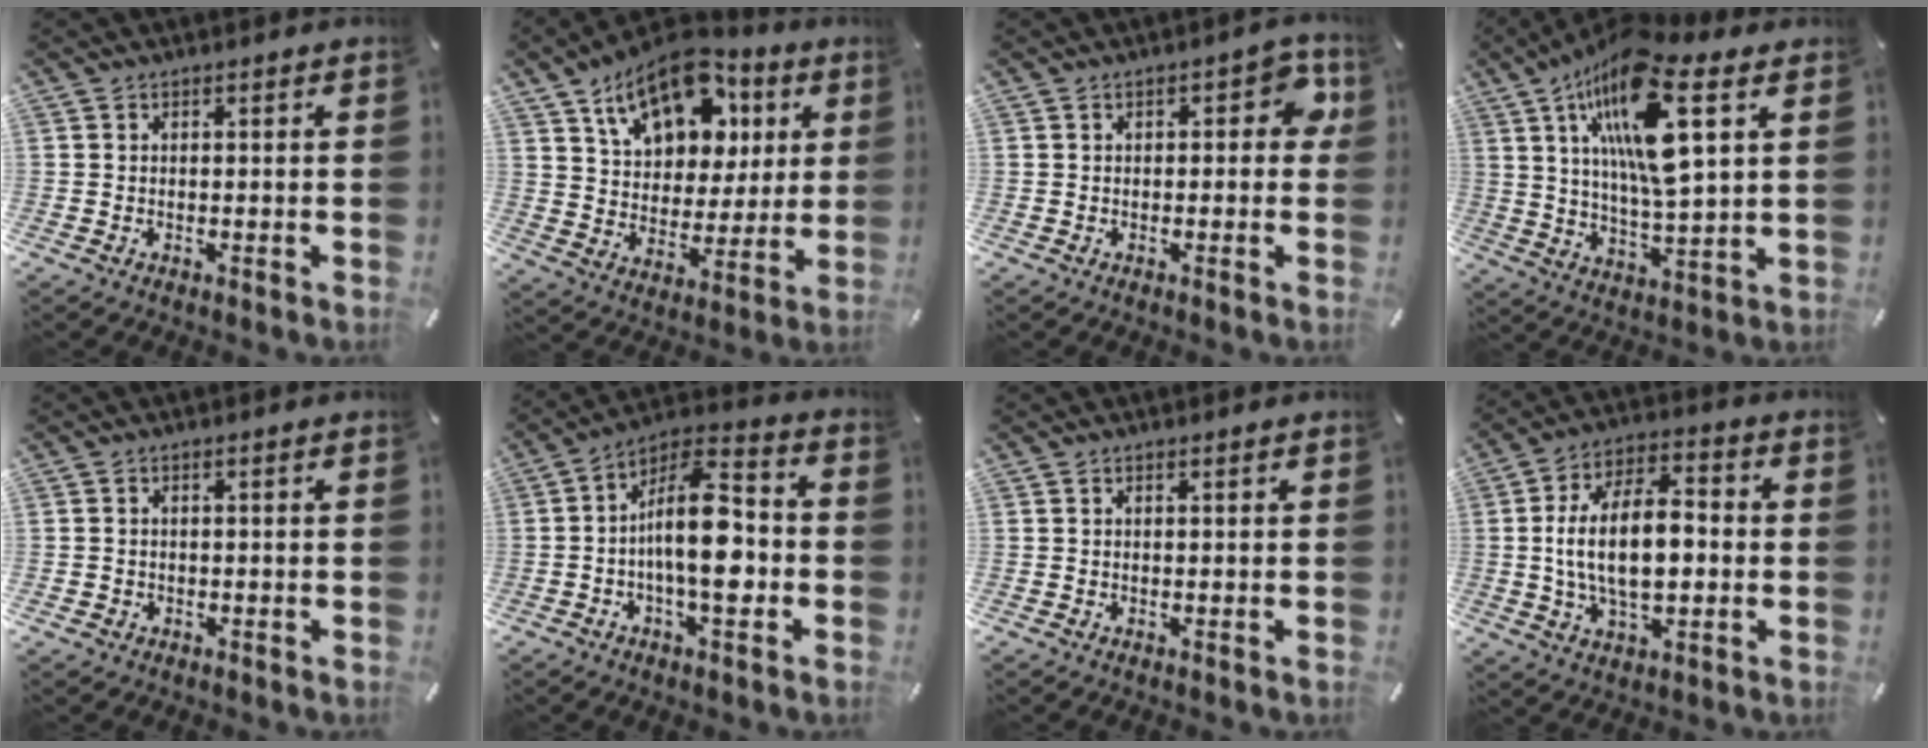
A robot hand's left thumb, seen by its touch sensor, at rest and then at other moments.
{"total": 17.2, "force": [9.7, 10.9, 9.0], "torque": [-0.153, -0.045, 0.175]}
{"total": 5.6, "force": [0.7, 3.1, 4.6], "torque": [-0.059, 0.003, 0.005]}
{"total": 19.1, "force": [8.7, 5.7, 16.0], "torque": [-0.321, -0.035, 0.131]}
{"total": 1.0, "force": [-0.4, 0.9, 0.1], "torque": [-0.004, 0.005, -0.009]}
{"total": 16.1, "force": [-2.6, 7.2, 14.2], "torque": [-0.255, 0.003, -0.048]}
{"total": 0.0}
{"total": 16.1, "force": [-0.6, 9.1, 13.3], "torque": [-0.251, 0.001, -0.016]}